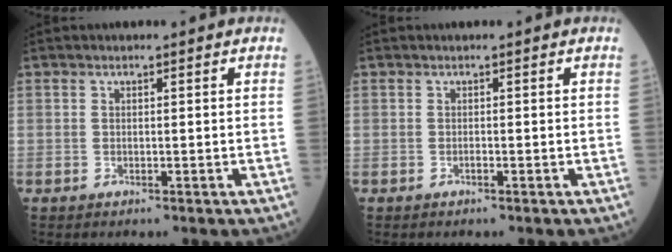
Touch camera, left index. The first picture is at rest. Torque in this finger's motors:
{"motor_torque": [-0.19, 0.14, -0.02, -0.01]}